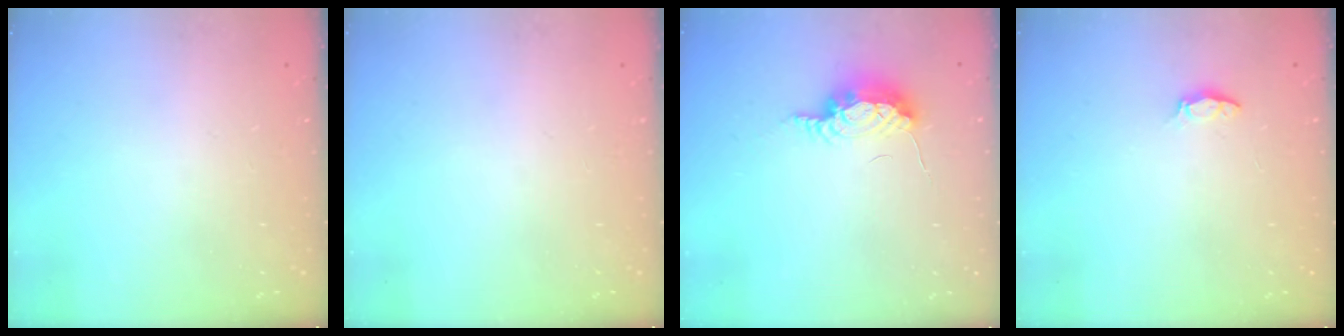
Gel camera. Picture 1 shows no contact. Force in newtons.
{"total": 0.0}
{"total": 8.1, "press": 7.8, "slide": 2.3}
{"total": 3.2, "press": 3.1, "slide": 0.4}